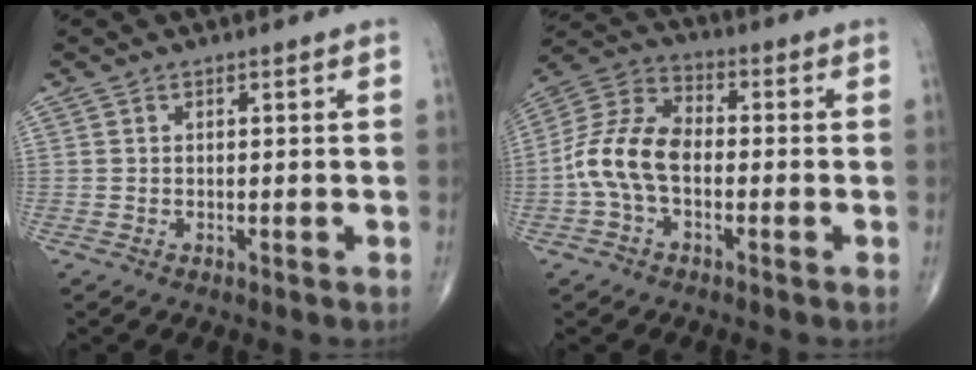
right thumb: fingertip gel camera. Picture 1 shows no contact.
{"total": 11.4, "force": [-2.1, 7.0, 8.7], "torque": [-0.171, 0.037, -0.051]}